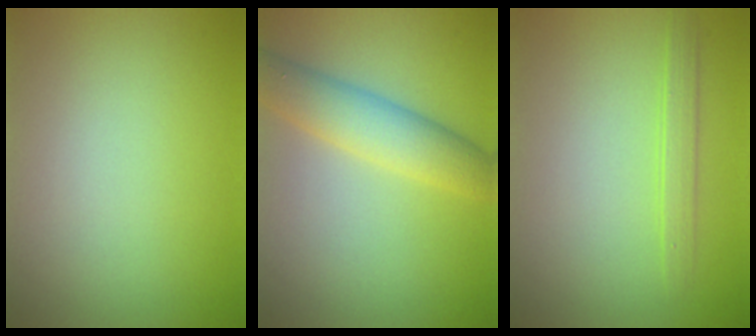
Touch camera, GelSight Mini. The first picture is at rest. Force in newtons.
{"total": 4.5, "press": 4.5, "slide": 0.0}
{"total": 1.5, "press": 1.5, "slide": 0.2}